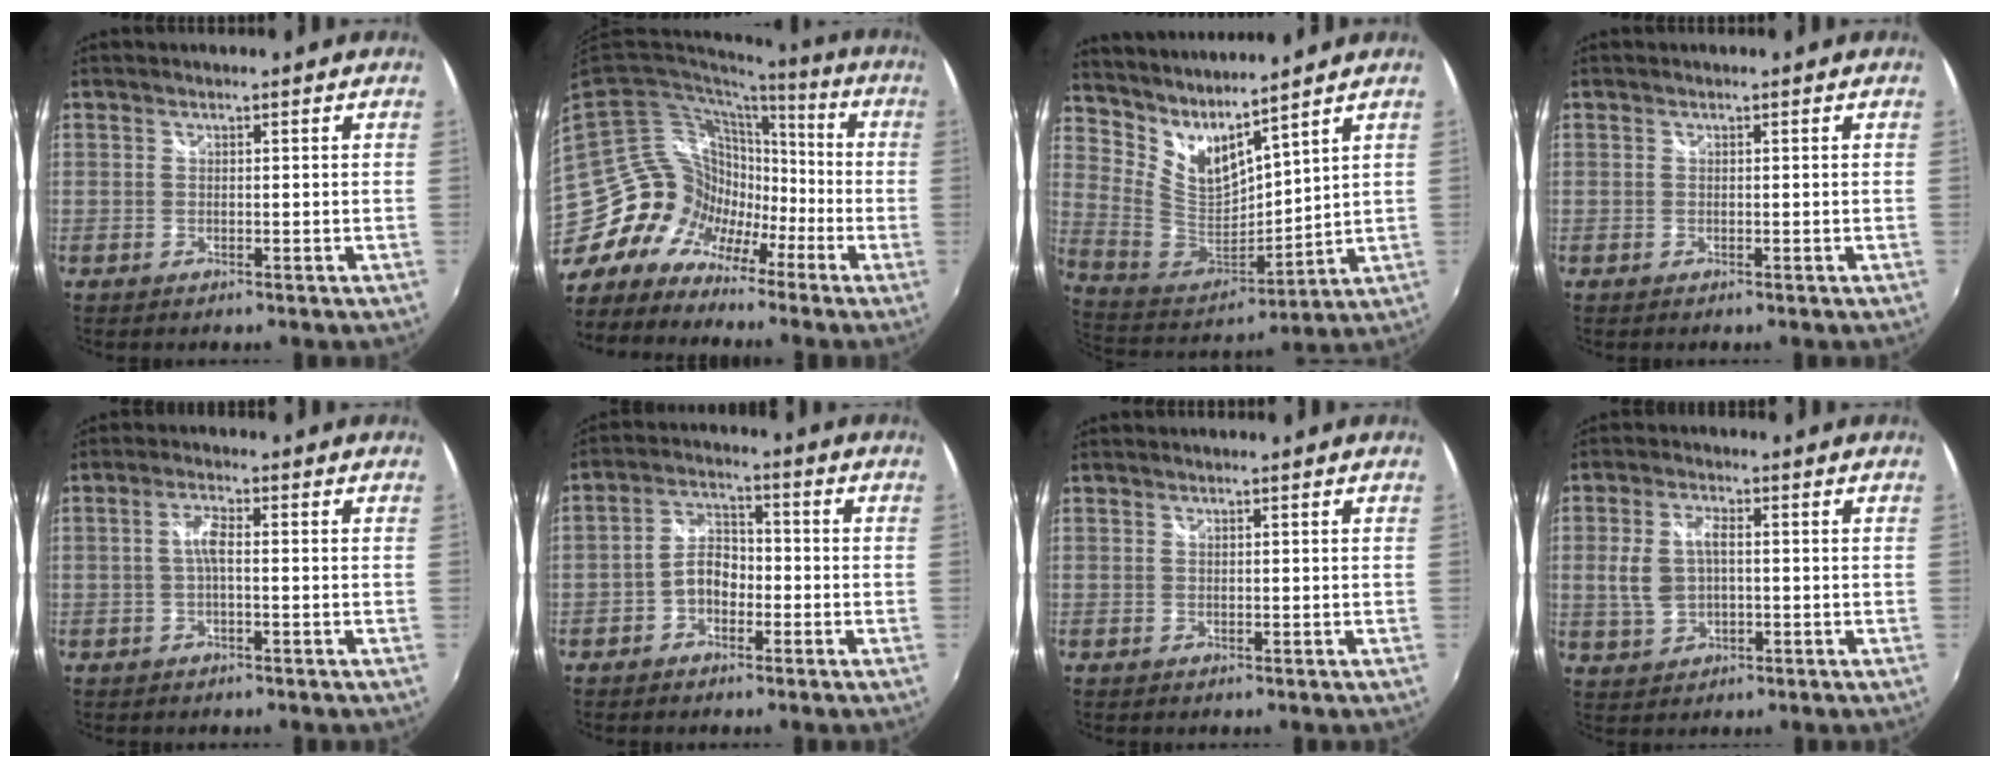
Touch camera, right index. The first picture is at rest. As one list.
[{"total": 16.8, "force": [-10.0, 12.4, 5.2], "torque": [-0.111, 0.026, -0.184]}, {"total": 10.9, "force": [8.9, 3.0, 5.5], "torque": [-0.109, -0.026, 0.184]}, {"total": 0.0}, {"total": 2.8, "force": [-0.3, 0.6, 2.7], "torque": [-0.056, 0.007, -0.006]}, {"total": 5.4, "force": [-2.3, 3.7, 3.3], "torque": [-0.062, 0.018, -0.041]}, {"total": 0.0}, {"total": 6.5, "force": [0.0, 3.7, 5.3], "torque": [-0.114, 0.005, 0.004]}]